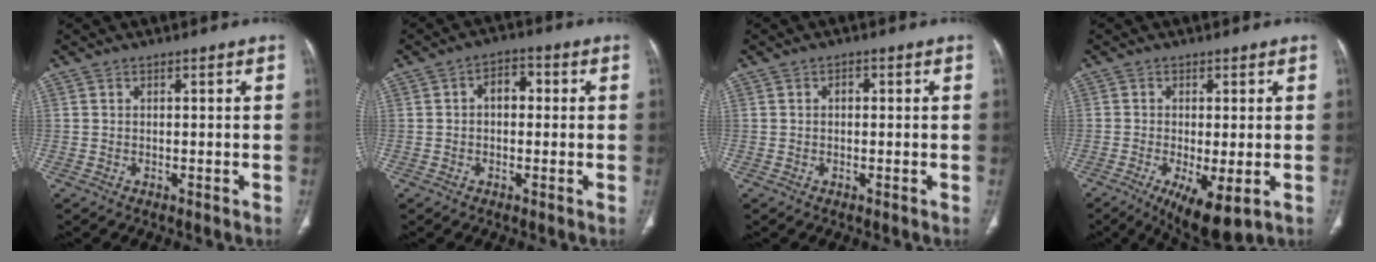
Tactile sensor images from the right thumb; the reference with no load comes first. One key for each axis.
{"total": 4.5, "fx": 0.3, "fy": 3.0, "fz": 3.3, "tx": -0.038, "ty": 0.019, "tz": -0.003}
{"total": 1.1, "fx": 0.0, "fy": 0.8, "fz": 0.8, "tx": -0.009, "ty": 0.006, "tz": -0.002}
{"total": 8.7, "fx": -3.0, "fy": 2.6, "fz": 7.7, "tx": -0.131, "ty": -0.019, "tz": -0.041}